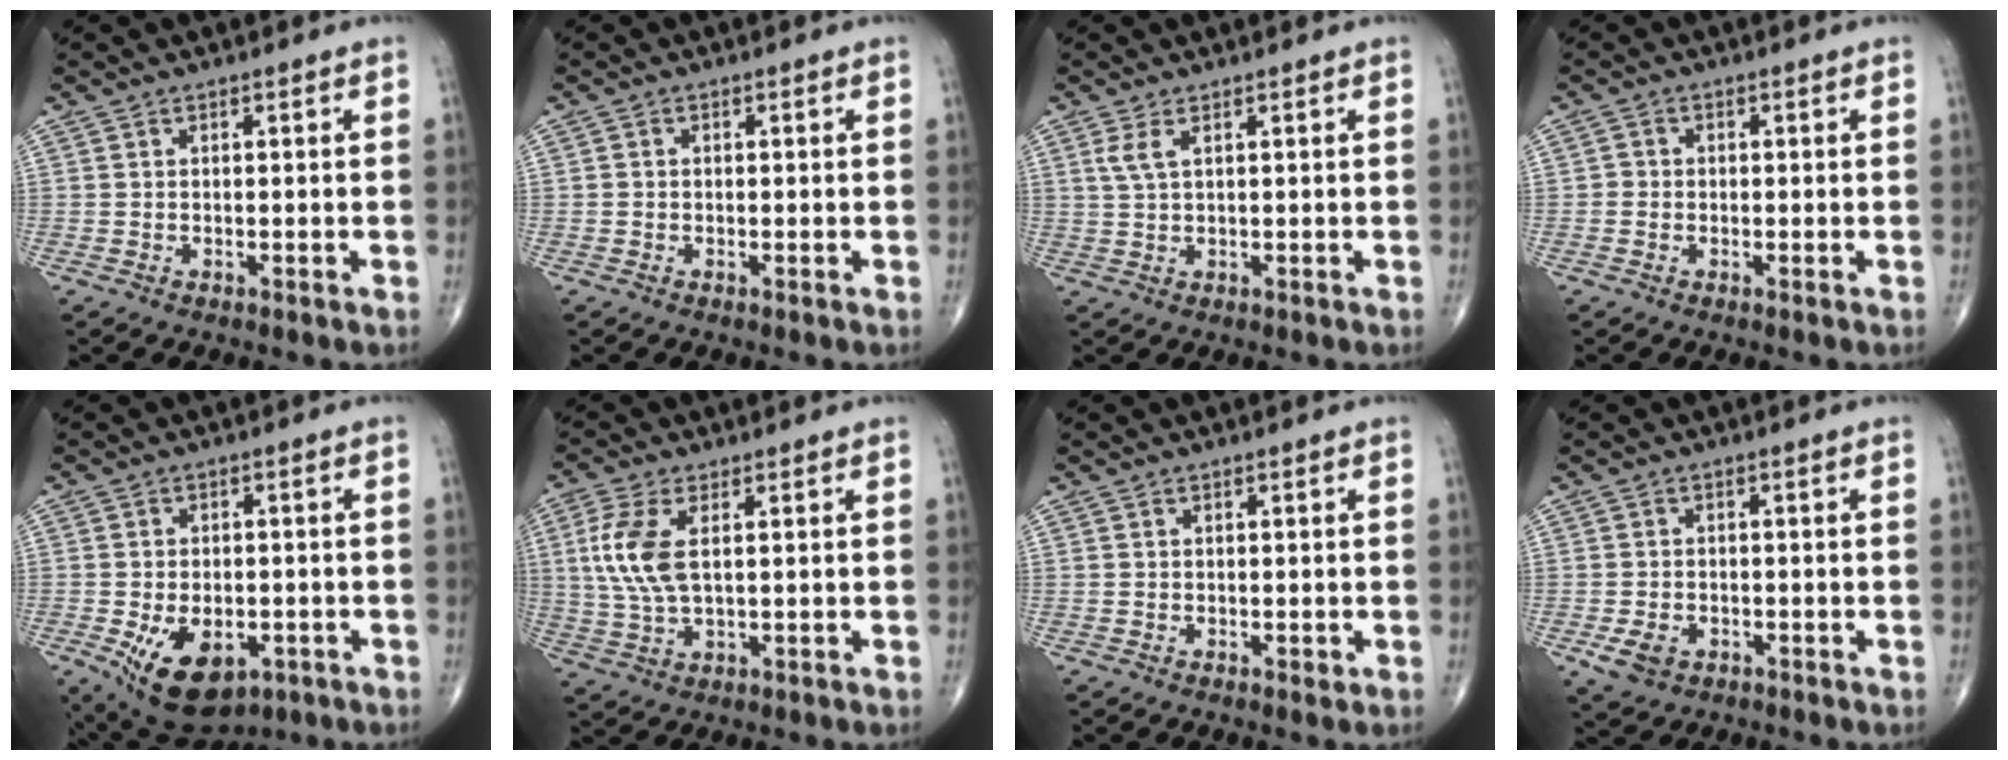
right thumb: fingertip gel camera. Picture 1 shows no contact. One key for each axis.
{"total": 0.7, "fx": -0.2, "fy": 0.6, "fz": 0.2, "tx": -0.001, "ty": 0.002, "tz": -0.006}
{"total": 2.8, "fx": 1.2, "fy": 1.0, "fz": 2.3, "tx": -0.058, "ty": 0.006, "tz": 0.034}
{"total": 1.5, "fx": -0.5, "fy": 1.4, "fz": 0.4, "tx": 0.002, "ty": 0.006, "tz": -0.013}
{"total": 12.6, "fx": -4.8, "fy": 7.5, "fz": 9.0, "tx": -0.133, "ty": 0.003, "tz": -0.060}
{"total": 9.3, "fx": 1.8, "fy": 4.5, "fz": 7.9, "tx": -0.187, "ty": -0.001, "tz": 0.038}
{"total": 0.8, "fx": -0.3, "fy": 0.5, "fz": 0.6, "tx": -0.007, "ty": -0.002, "tz": -0.005}
{"total": 4.5, "fx": -1.9, "fy": 3.2, "fz": 2.6, "tx": -0.048, "ty": 0.001, "tz": -0.028}